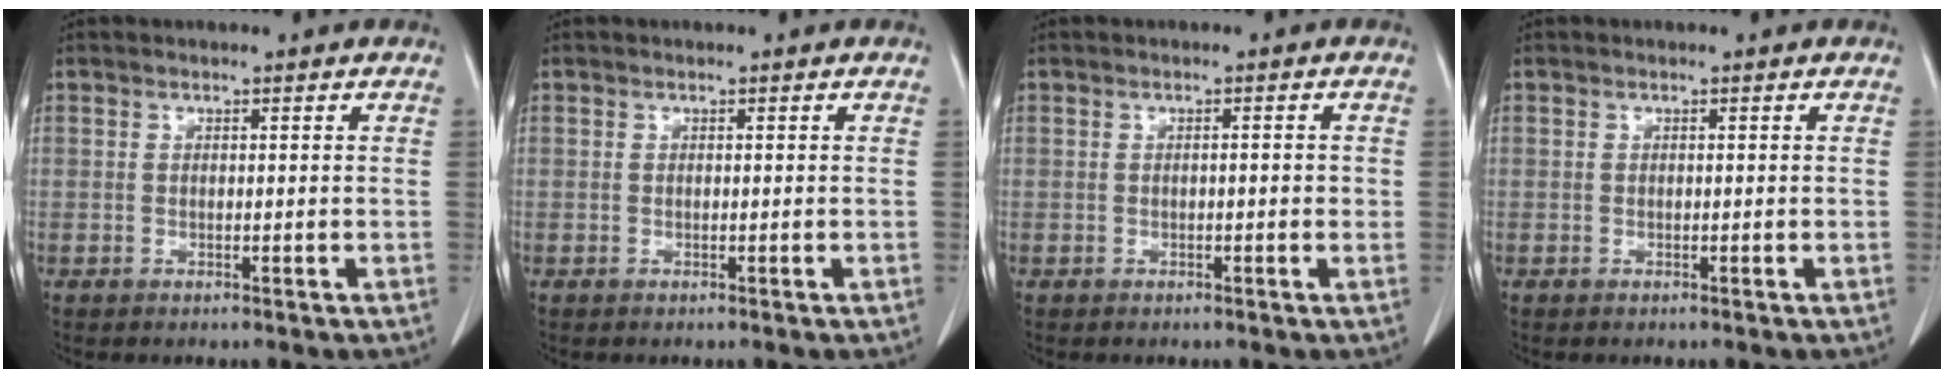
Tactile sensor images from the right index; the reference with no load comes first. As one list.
[{"total": 0.0}, {"total": 1.5, "force": [-0.1, 0.4, 1.5], "torque": [-0.021, 0.001, 0.000]}, {"total": 0.0}]